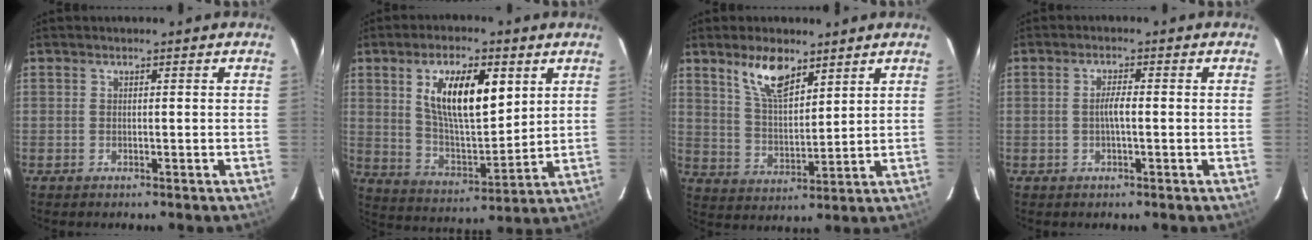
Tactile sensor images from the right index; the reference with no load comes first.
{"total": 14.8, "force": [5.6, 5.7, 12.4], "torque": [-0.217, 0.005, 0.106]}
{"total": 9.2, "force": [6.2, 3.6, 5.9], "torque": [-0.103, 0.002, 0.124]}
{"total": 2.4, "force": [-0.3, 0.3, 2.3], "torque": [-0.045, 0.003, -0.008]}